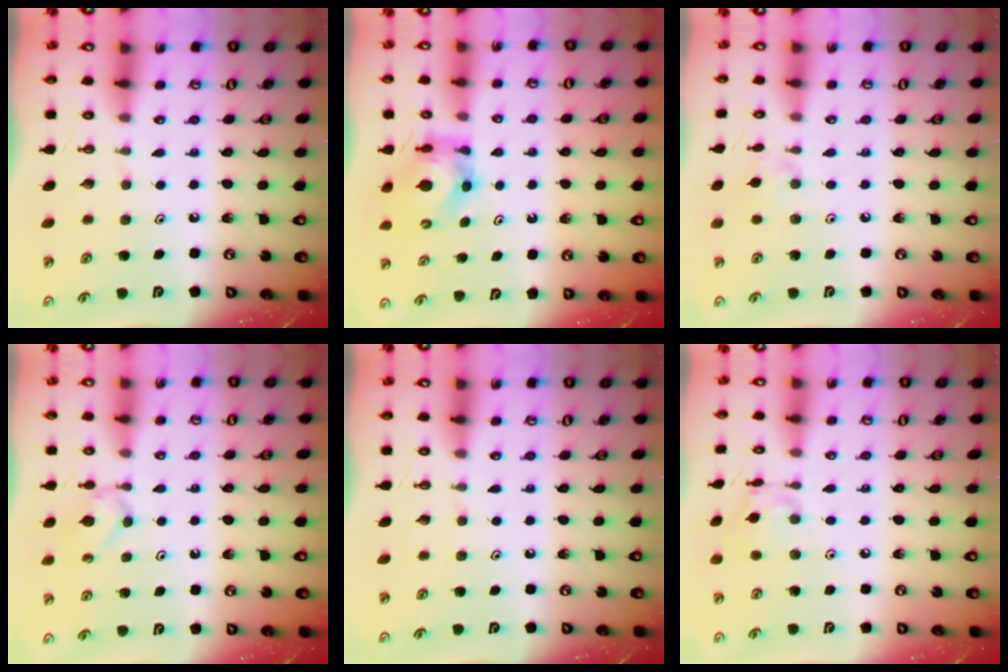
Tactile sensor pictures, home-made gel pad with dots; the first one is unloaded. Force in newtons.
{"total": 7.4, "press": 7.4, "slide": 0.6}
{"total": 2.8, "press": 2.7, "slide": 0.5}
{"total": 3.9, "press": 3.8, "slide": 0.6}
{"total": 0.0}
{"total": 8.2, "press": 8.2, "slide": 0.5}